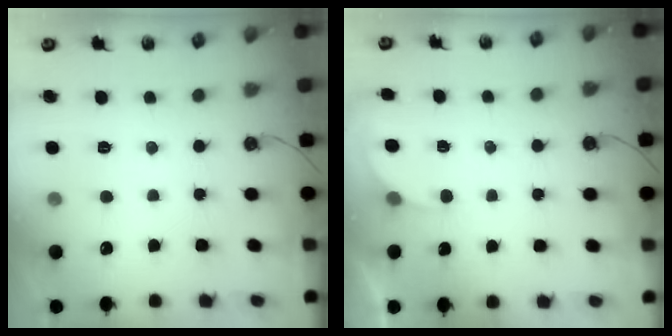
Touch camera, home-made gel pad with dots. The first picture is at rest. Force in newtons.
{"total": 1.9, "press": 1.9, "slide": 0.2}